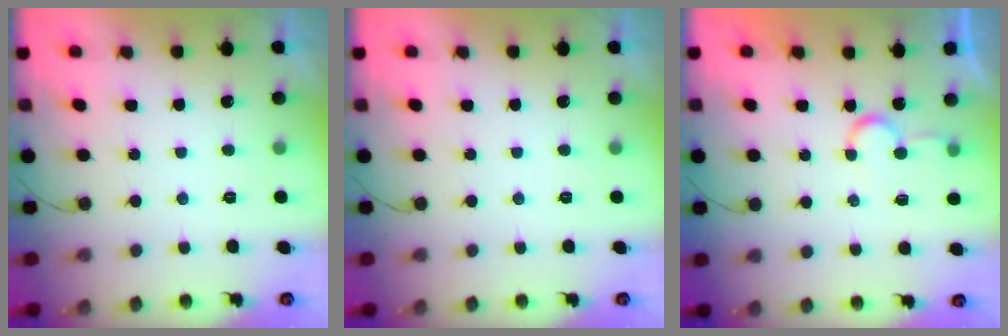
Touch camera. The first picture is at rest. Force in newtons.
{"total": 0.0}
{"total": 5.3, "press": 5.2, "slide": 0.3}